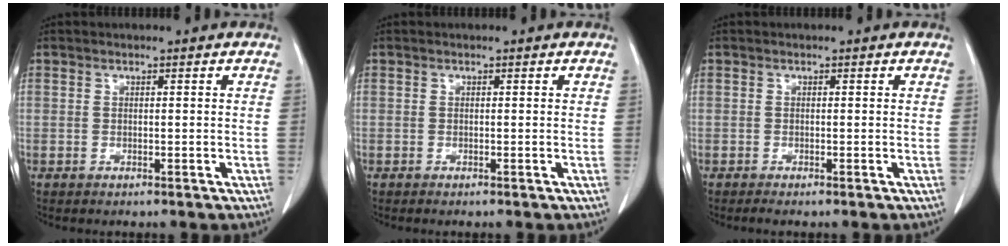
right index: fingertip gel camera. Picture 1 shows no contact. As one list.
[{"total": 0.0}, {"total": 0.7, "force": [-0.6, -0.1, 0.4], "torque": [-0.008, -0.002, -0.012]}]